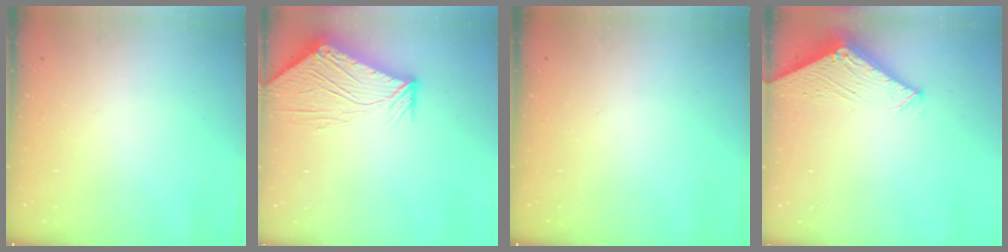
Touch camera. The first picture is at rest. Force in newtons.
{"total": 13.3, "press": 13.2, "slide": 1.4}
{"total": 0.0}
{"total": 2.8, "press": 2.8, "slide": 0.3}